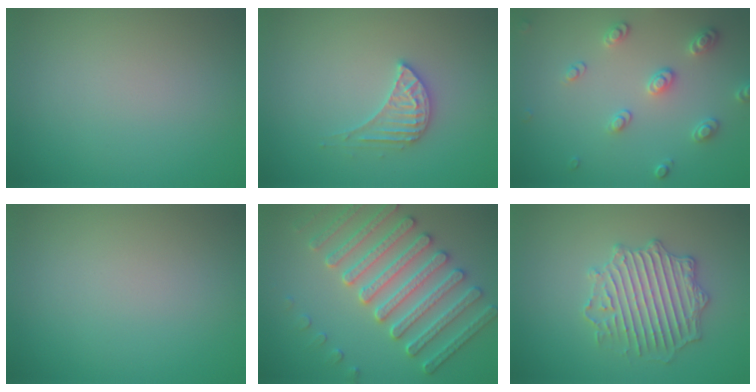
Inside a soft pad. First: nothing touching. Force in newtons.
{"total": 2.6, "press": 2.6, "slide": 0.2}
{"total": 2.6, "press": 2.6, "slide": 0.2}
{"total": 0.0}
{"total": 6.1, "press": 5.6, "slide": 2.2}
{"total": 4.0, "press": 4.0, "slide": 0.3}